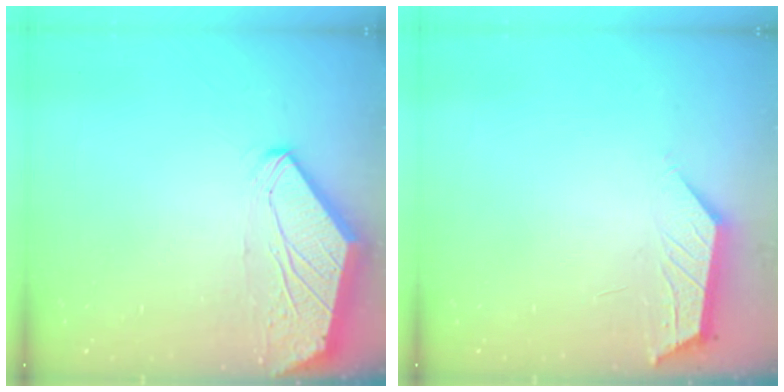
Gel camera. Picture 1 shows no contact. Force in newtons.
{"total": 2.1, "press": 2.1, "slide": 0.3}